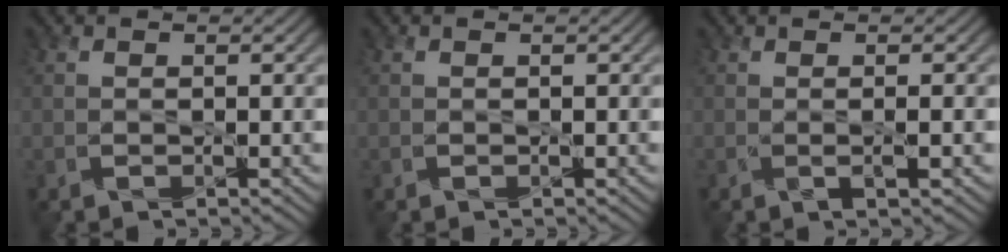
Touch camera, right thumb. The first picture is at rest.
{"total": 0.0}
{"total": 1.7, "force": [0.0, 0.3, 1.7], "torque": [-0.030, 0.003, -0.005]}